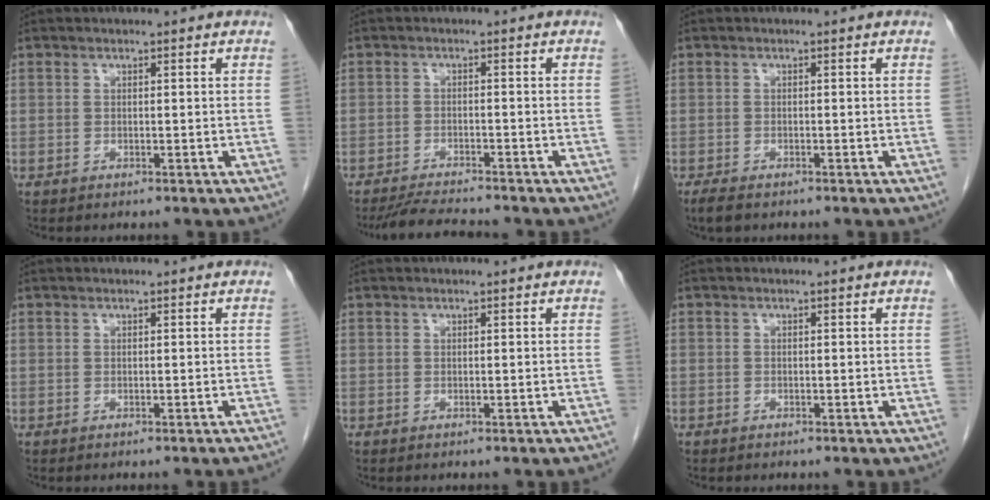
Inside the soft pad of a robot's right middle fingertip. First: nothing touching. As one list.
[{"total": 5.7, "force": [-5.3, 0.0, 1.9], "torque": [-0.037, -0.020, -0.091]}, {"total": 2.3, "force": [-1.8, 0.8, 1.3], "torque": [-0.031, -0.007, -0.026]}, {"total": 1.9, "force": [-1.7, -0.4, 0.8], "torque": [-0.011, 0.003, -0.021]}, {"total": 0.9, "force": [-0.8, -0.1, 0.5], "torque": [-0.004, 0.001, -0.009]}, {"total": 0.6, "force": [-0.5, 0.4, 0.1], "torque": [-0.006, 0.003, -0.009]}]